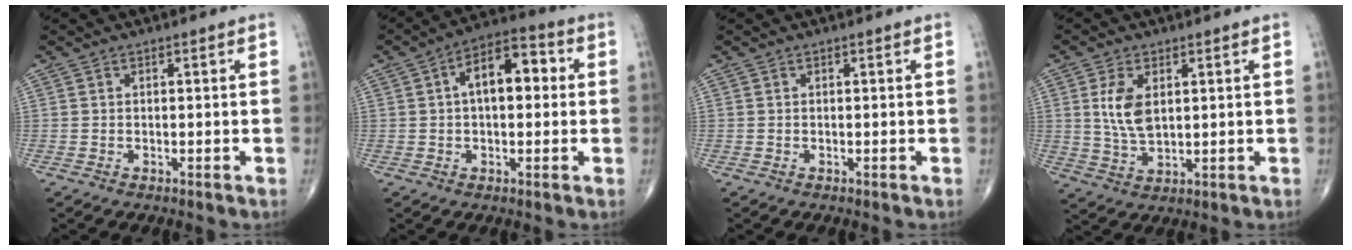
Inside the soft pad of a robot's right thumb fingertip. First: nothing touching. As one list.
[{"total": 10.6, "force": [1.5, 5.7, 8.8], "torque": [-0.117, 0.030, 0.014]}, {"total": 0.0}, {"total": 7.2, "force": [1.8, 4.0, 5.7], "torque": [-0.105, -0.011, 0.041]}]